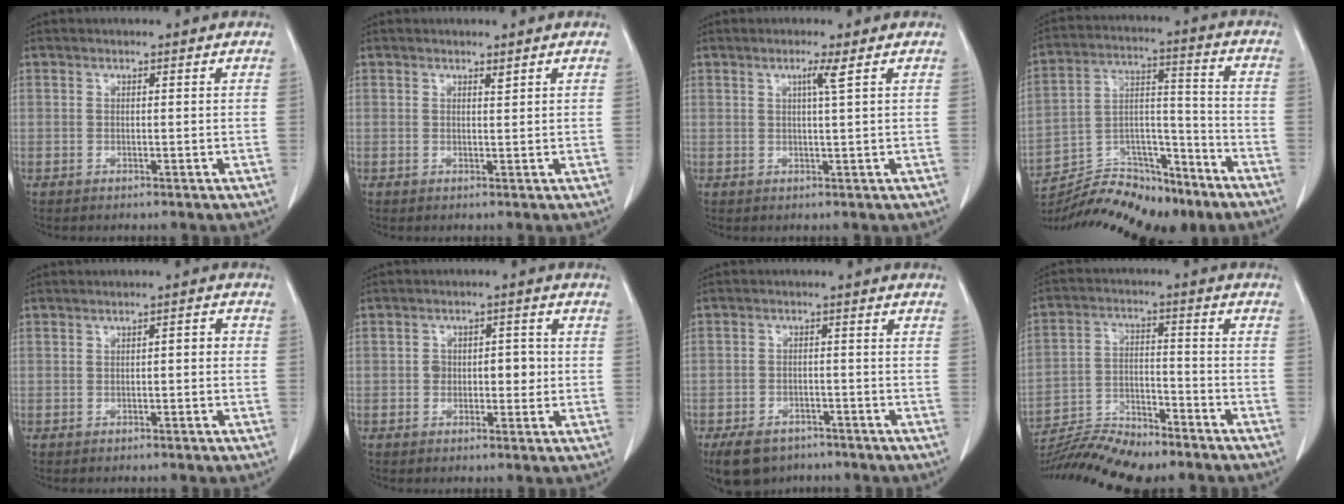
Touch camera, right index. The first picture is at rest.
{"total": 0.7, "force": [0.6, 0.0, 0.3], "torque": [-0.010, -0.006, 0.009]}
{"total": 2.2, "force": [1.0, -0.6, 1.9], "torque": [-0.036, -0.002, 0.020]}
{"total": 18.6, "force": [-15.9, 5.2, 8.2], "torque": [-0.155, 0.019, -0.267]}
{"total": 1.7, "force": [-0.2, 0.7, 1.5], "torque": [-0.023, 0.007, -0.001]}
{"total": 4.4, "force": [-0.3, 2.7, 3.4], "torque": [-0.046, 0.016, 0.000]}
{"total": 8.4, "force": [-6.2, 4.6, 3.2], "torque": [-0.054, -0.002, -0.092]}
{"total": 13.6, "force": [-12.2, 2.0, 5.5], "torque": [-0.088, -0.001, -0.204]}